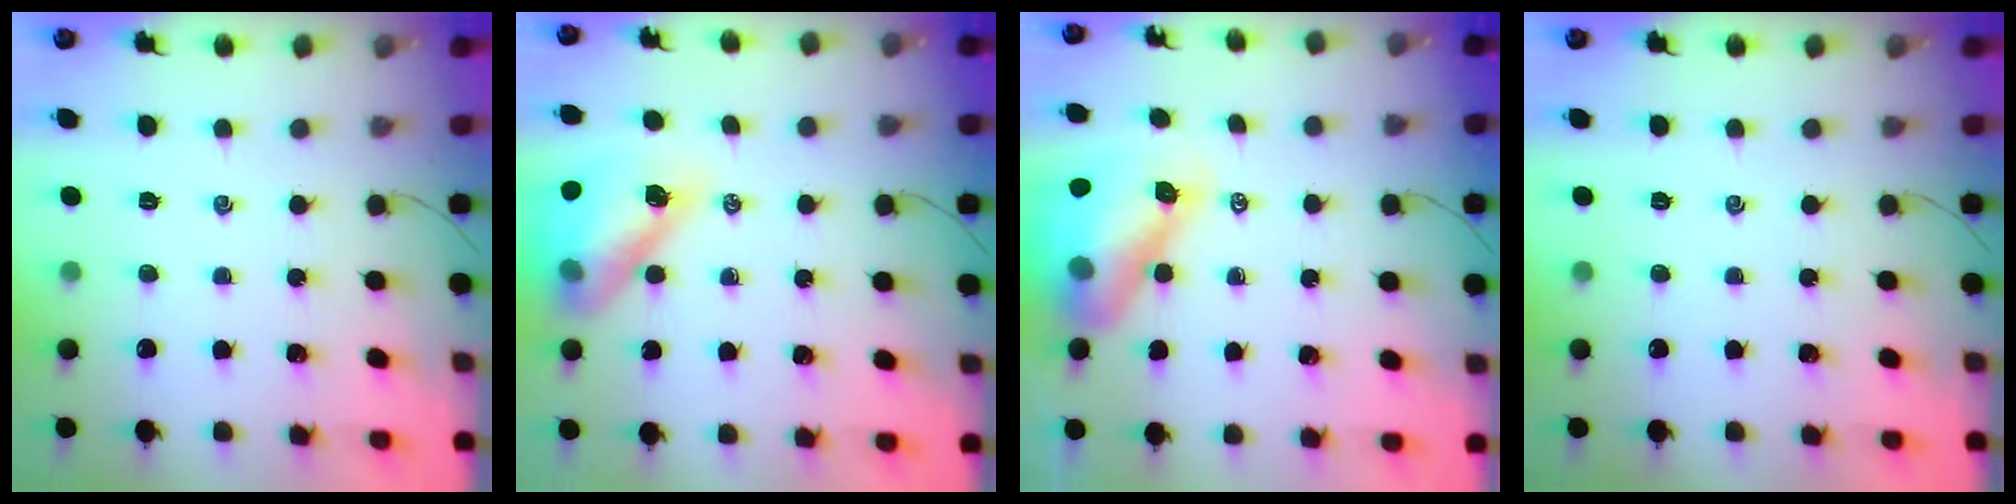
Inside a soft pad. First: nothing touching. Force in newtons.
{"total": 15.2, "press": 14.6, "slide": 4.1}
{"total": 13.0, "press": 12.3, "slide": 4.3}
{"total": 0.0}